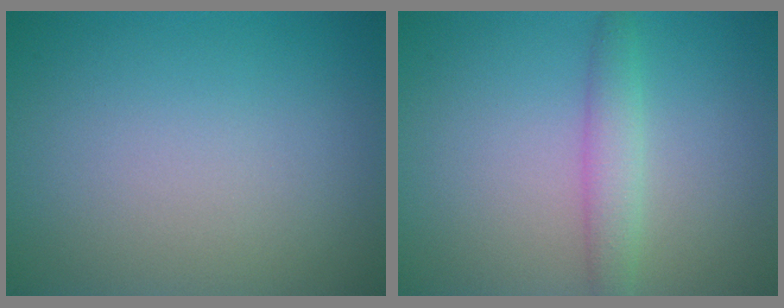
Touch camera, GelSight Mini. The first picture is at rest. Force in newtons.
{"total": 2.3, "press": 2.3, "slide": 0.2}